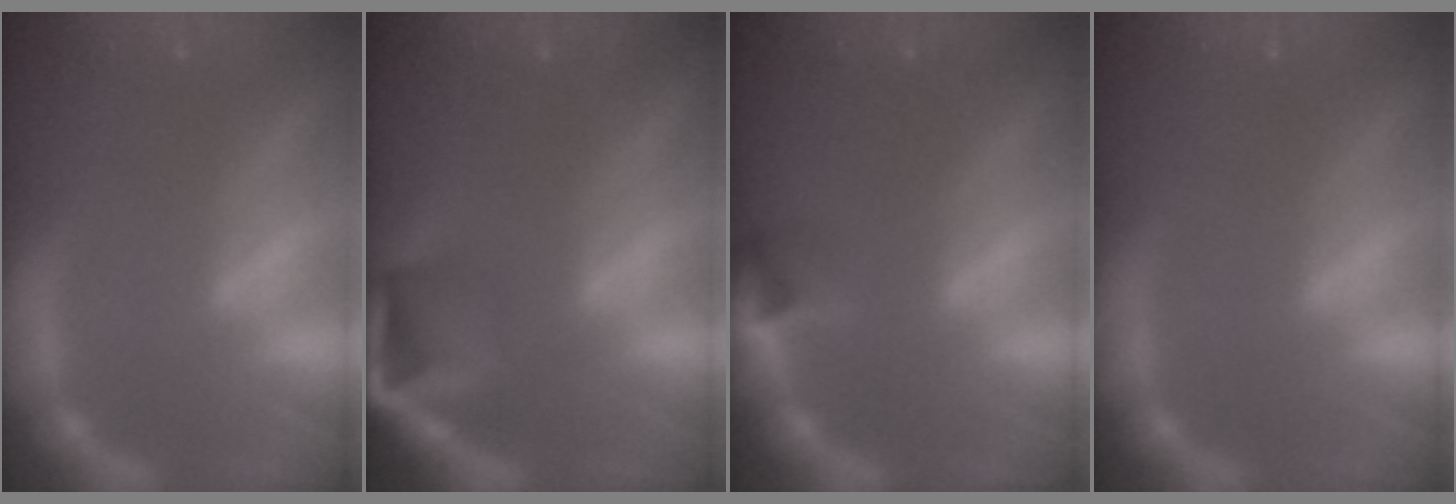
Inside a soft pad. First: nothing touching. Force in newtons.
{"total": 5.4}
{"total": 2.4}
{"total": 0.0}